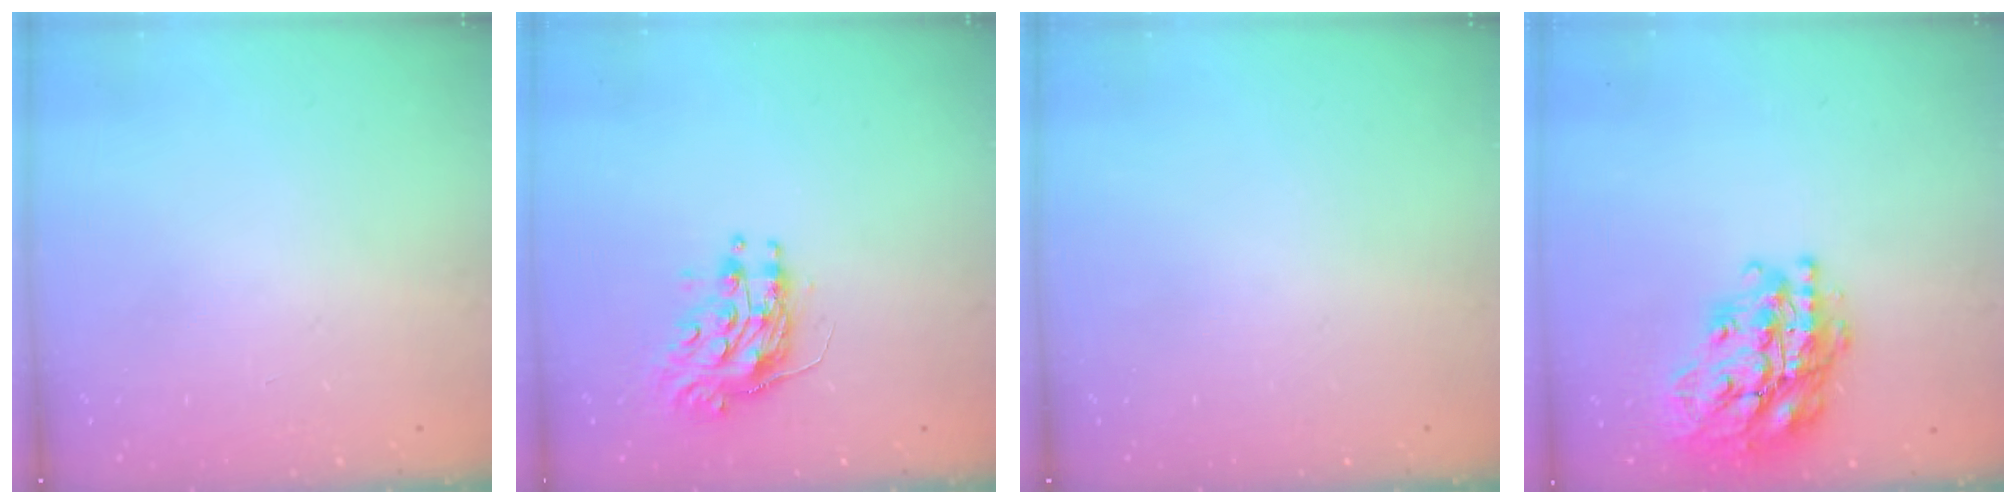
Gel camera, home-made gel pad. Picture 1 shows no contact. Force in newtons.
{"total": 9.8, "press": 9.8, "slide": 0.7}
{"total": 0.0}
{"total": 24.1, "press": 24.0, "slide": 2.1}